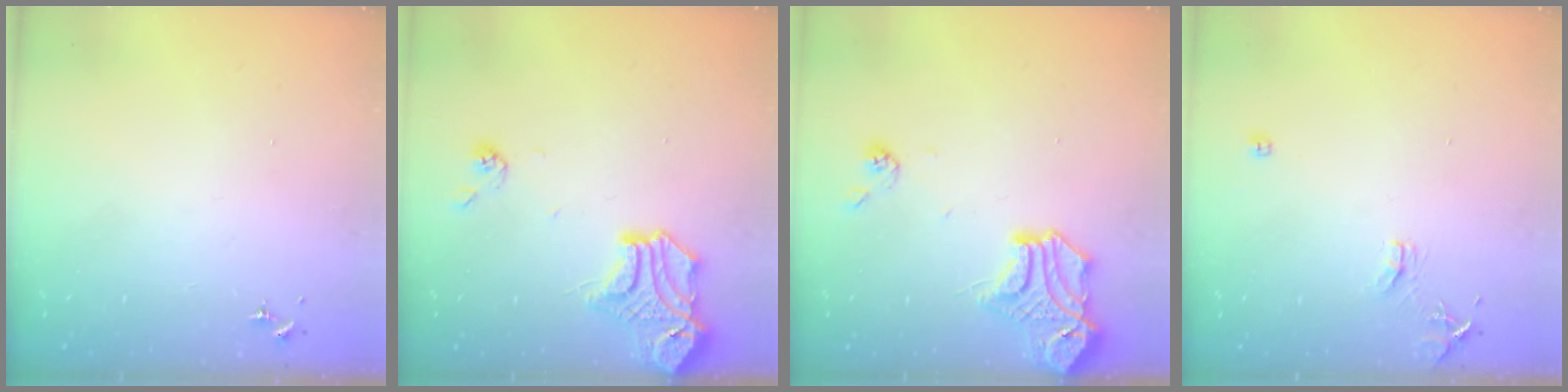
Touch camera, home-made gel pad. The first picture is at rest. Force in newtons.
{"total": 15.8, "press": 15.8, "slide": 1.5}
{"total": 15.8, "press": 15.8, "slide": 1.5}
{"total": 8.6, "press": 8.6, "slide": 0.8}